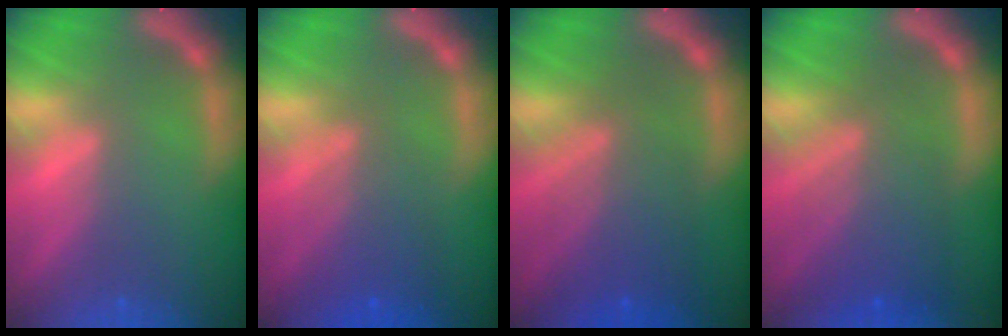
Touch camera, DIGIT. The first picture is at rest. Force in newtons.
{"total": 4.5}
{"total": 7.0}
{"total": 7.1}